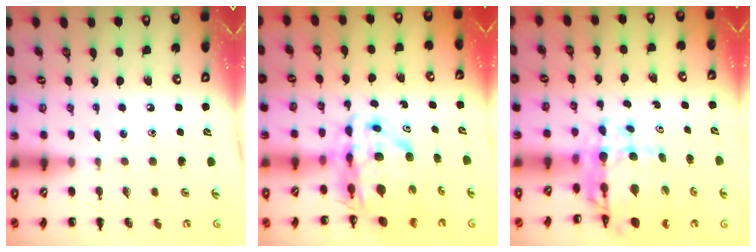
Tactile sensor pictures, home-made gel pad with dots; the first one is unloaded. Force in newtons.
{"total": 12.7, "press": 12.0, "slide": 4.0}
{"total": 9.3, "press": 8.7, "slide": 3.2}